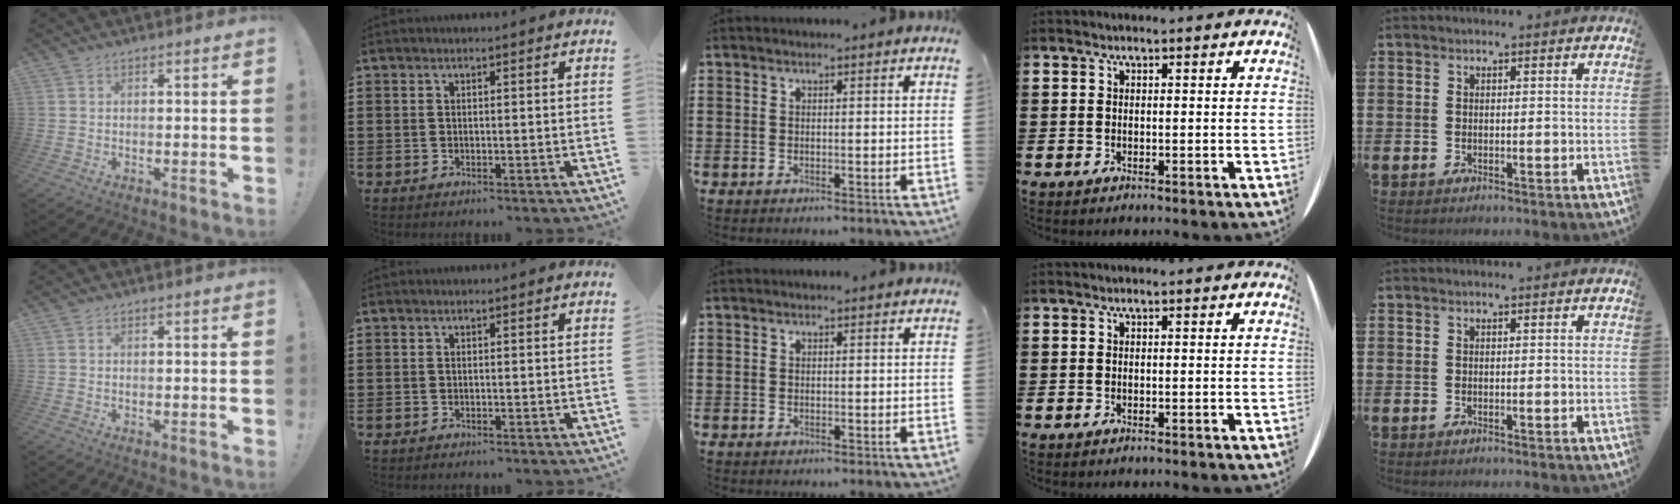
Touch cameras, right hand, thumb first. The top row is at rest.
{}